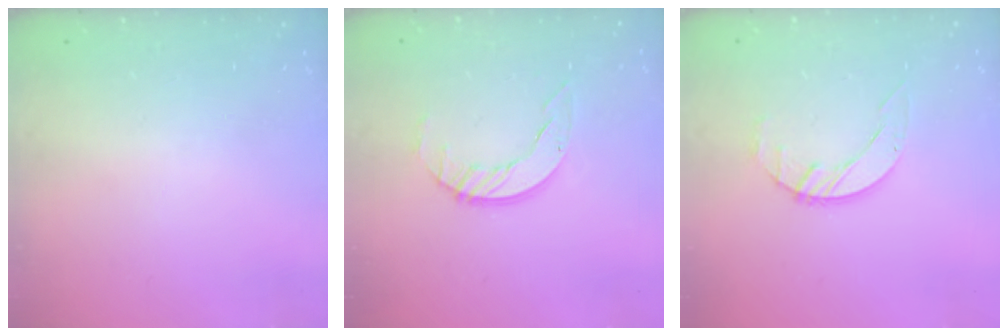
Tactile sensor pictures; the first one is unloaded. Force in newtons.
{"total": 4.5, "press": 4.5, "slide": 0.4}
{"total": 2.7, "press": 2.7, "slide": 0.3}